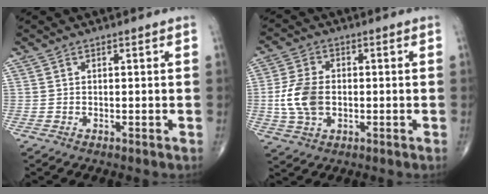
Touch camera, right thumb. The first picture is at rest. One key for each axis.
{"total": 8.8, "fx": -0.7, "fy": 5.7, "fz": 6.6, "tx": -0.135, "ty": 0.004, "tz": -0.015}